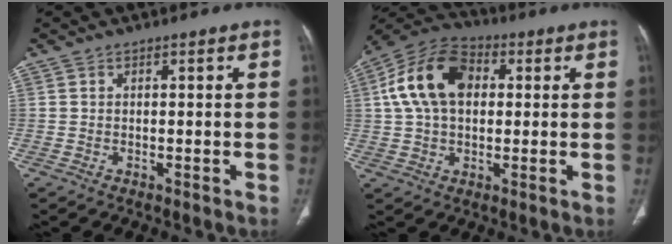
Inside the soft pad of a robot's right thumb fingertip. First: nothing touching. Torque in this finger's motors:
{"motor_torque": [-0.73, 1.71, 1.39, -0.13, 0.20]}